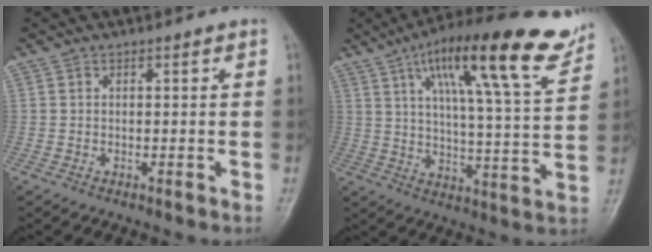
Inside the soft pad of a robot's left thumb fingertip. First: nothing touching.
{"total": 22.1, "force": [13.2, 4.5, 17.2], "torque": [-0.241, -0.034, 0.202]}